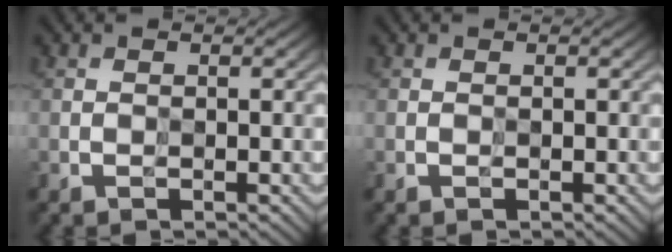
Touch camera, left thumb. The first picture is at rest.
{"total": 0.0}